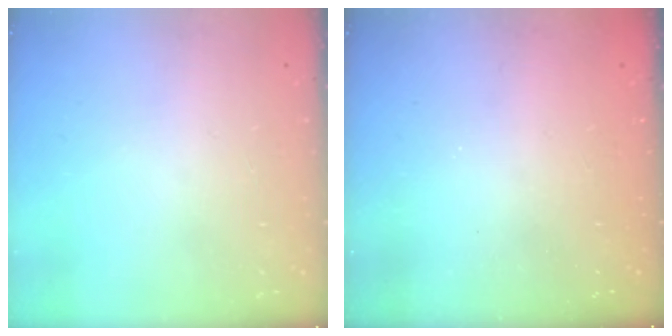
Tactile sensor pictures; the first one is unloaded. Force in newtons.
{"total": 2.4, "press": 2.3, "slide": 0.8}